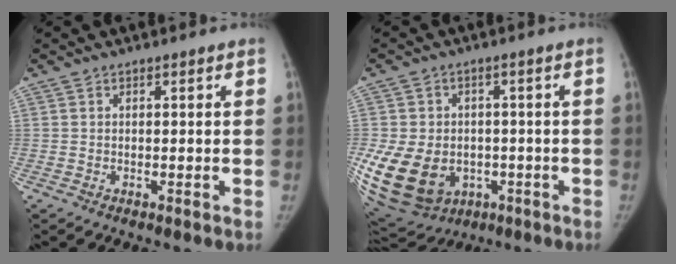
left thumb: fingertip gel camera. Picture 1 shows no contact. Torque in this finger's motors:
{"motor_torque": [0.80, 1.16, 1.28, -0.64, 0.15]}